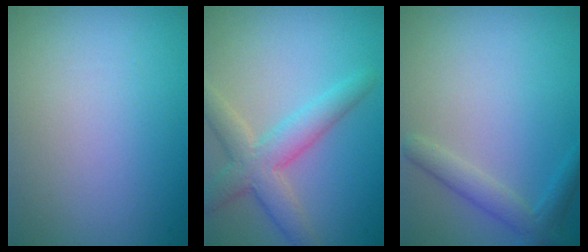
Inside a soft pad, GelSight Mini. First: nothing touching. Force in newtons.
{"total": 4.6, "press": 4.6, "slide": 0.4}
{"total": 2.3, "press": 2.3, "slide": 0.1}